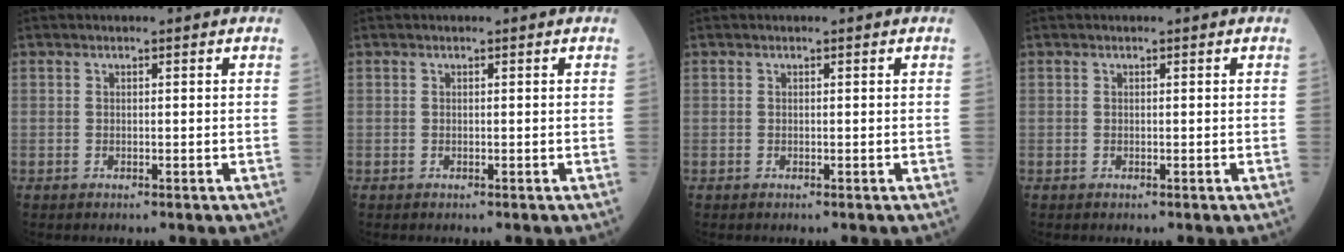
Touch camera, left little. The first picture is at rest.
{"total": 0.0}
{"total": 0.0}
{"total": 0.0}